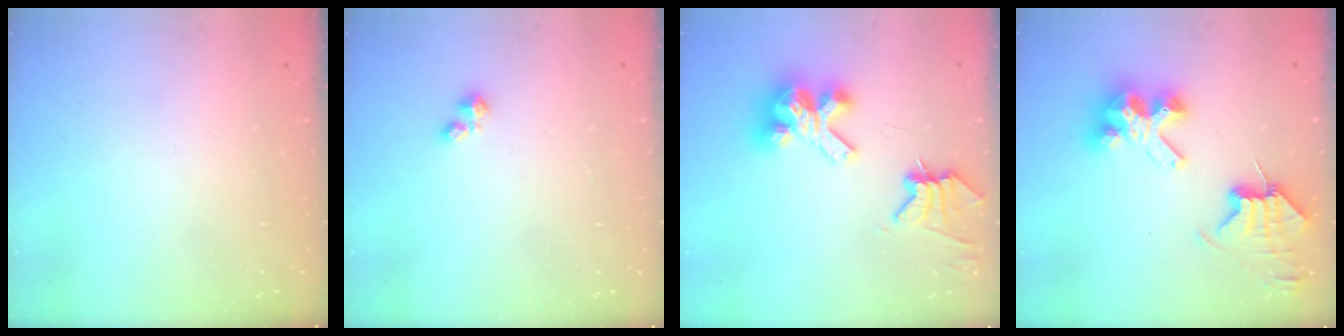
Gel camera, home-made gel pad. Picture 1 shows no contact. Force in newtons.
{"total": 1.1, "press": 1.1, "slide": 0.3}
{"total": 10.4, "press": 10.3, "slide": 1.0}
{"total": 9.9, "press": 9.9, "slide": 1.1}